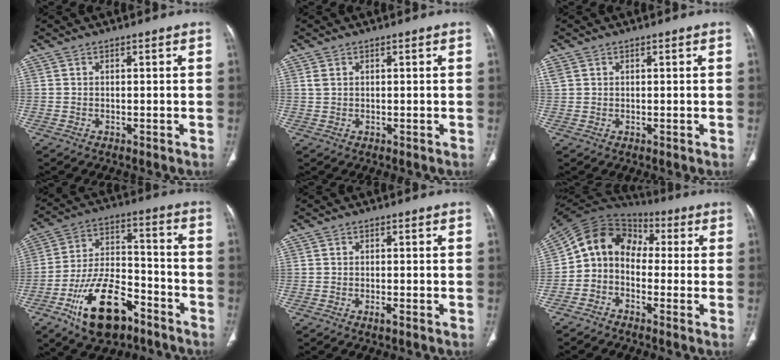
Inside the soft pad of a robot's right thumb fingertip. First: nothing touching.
{"total": 1.2, "force": [0.6, 0.8, 0.6], "torque": [-0.012, 0.007, 0.017]}
{"total": 1.9, "force": [0.8, 1.6, 0.7], "torque": [-0.022, 0.011, 0.023]}
{"total": 17.5, "force": [-9.8, 8.9, 11.4], "torque": [-0.185, 0.071, -0.164]}
{"total": 1.2, "force": [-0.7, 0.3, 0.8], "torque": [-0.016, -0.001, -0.015]}
{"total": 11.1, "force": [-0.9, 8.8, 6.7], "torque": [-0.101, 0.059, -0.036]}